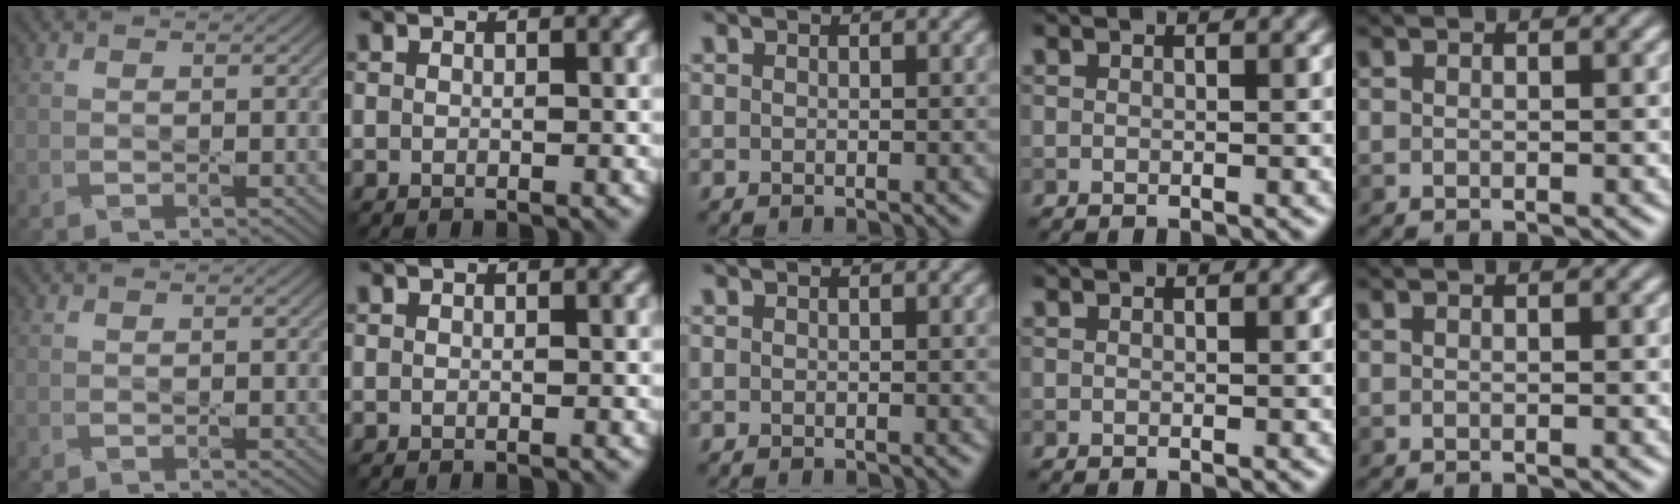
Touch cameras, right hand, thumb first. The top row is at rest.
{}